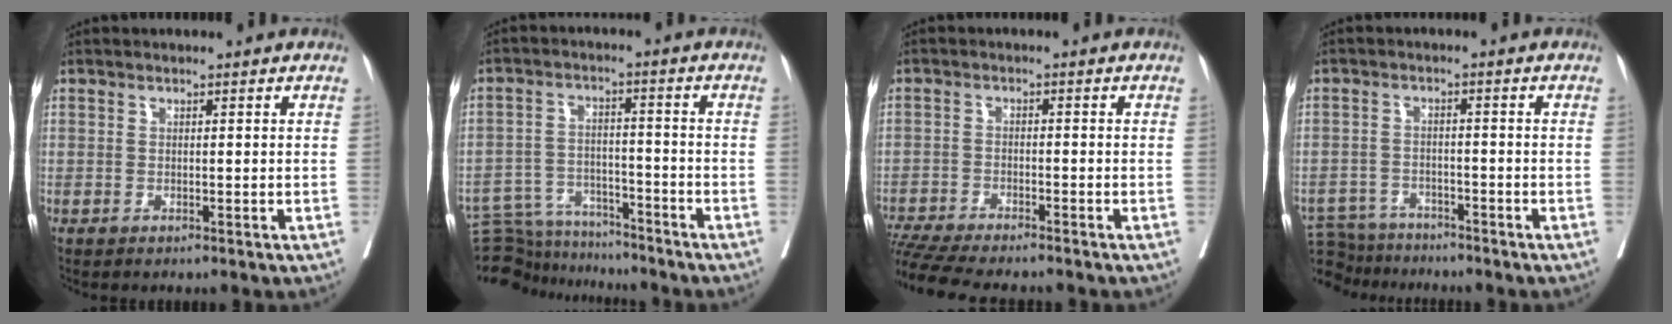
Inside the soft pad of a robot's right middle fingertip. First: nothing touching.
{"total": 12.2, "force": [-11.8, 2.5, 1.9], "torque": [-0.036, 0.014, -0.186]}
{"total": 13.4, "force": [-11.9, 1.4, 6.0], "torque": [-0.104, -0.016, -0.184]}
{"total": 7.9, "force": [-7.6, 2.0, 0.6], "torque": [-0.012, 0.004, -0.126]}